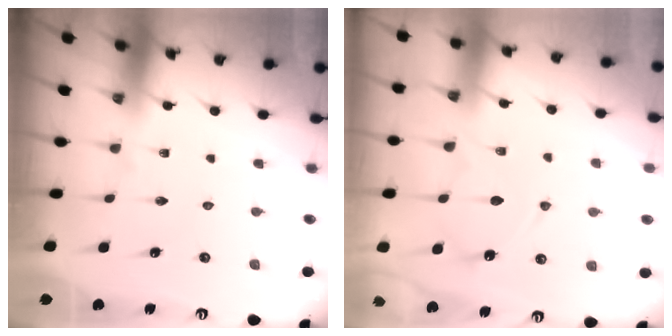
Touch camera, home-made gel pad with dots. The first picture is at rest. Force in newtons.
{"total": 11.7, "press": 11.7, "slide": 1.2}